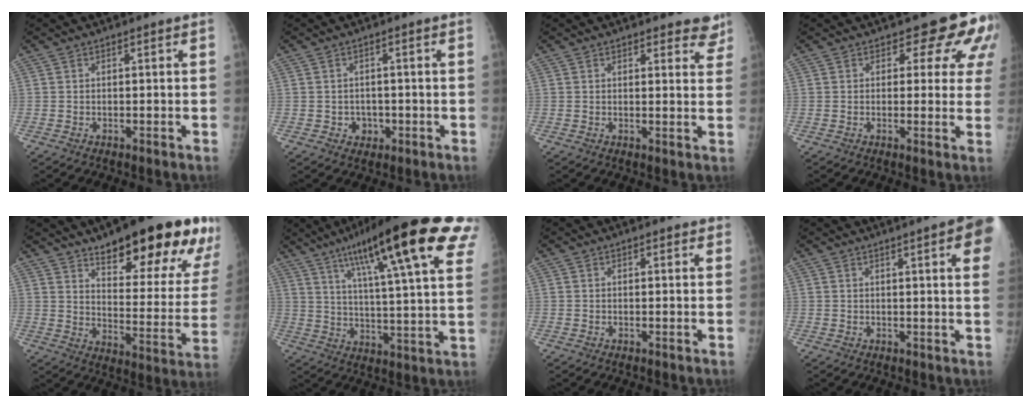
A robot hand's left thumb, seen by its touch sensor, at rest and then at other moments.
{"total": 2.8, "force": [-0.8, 2.5, 0.9], "torque": [0.003, 0.006, -0.008]}
{"total": 5.4, "force": [4.7, 2.2, 1.4], "torque": [0.023, -0.024, 0.043]}
{"total": 8.1, "force": [5.0, 4.4, 4.6], "torque": [-0.013, -0.025, 0.041]}
{"total": 25.0, "force": [16.3, 7.0, 17.6], "torque": [-0.197, -0.071, 0.228]}
{"total": 27.7, "force": [15.1, 4.8, 22.7], "torque": [-0.326, -0.018, 0.217]}
{"total": 1.1, "force": [0.8, 0.6, 0.5], "torque": [0.001, -0.003, 0.007]}
{"total": 10.6, "force": [4.8, 1.5, 9.3], "torque": [-0.097, -0.004, 0.047]}